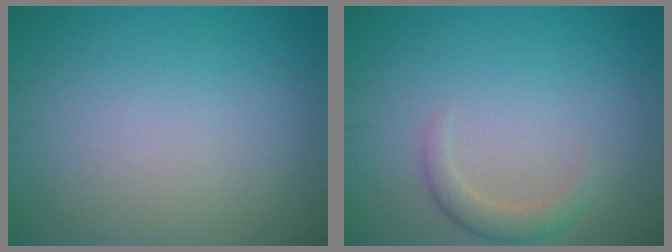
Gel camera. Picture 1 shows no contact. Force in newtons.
{"total": 1.9, "press": 1.9, "slide": 0.1}